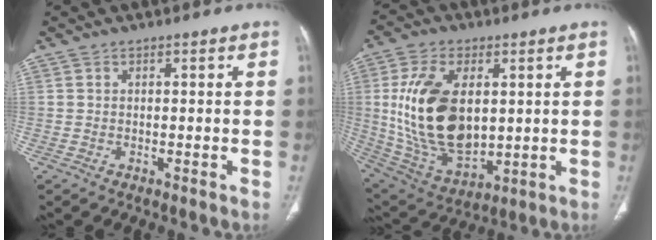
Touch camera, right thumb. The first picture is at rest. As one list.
[{"total": 20.3, "force": [2.5, 11.7, 16.4], "torque": [-0.303, -0.017, 0.066]}]